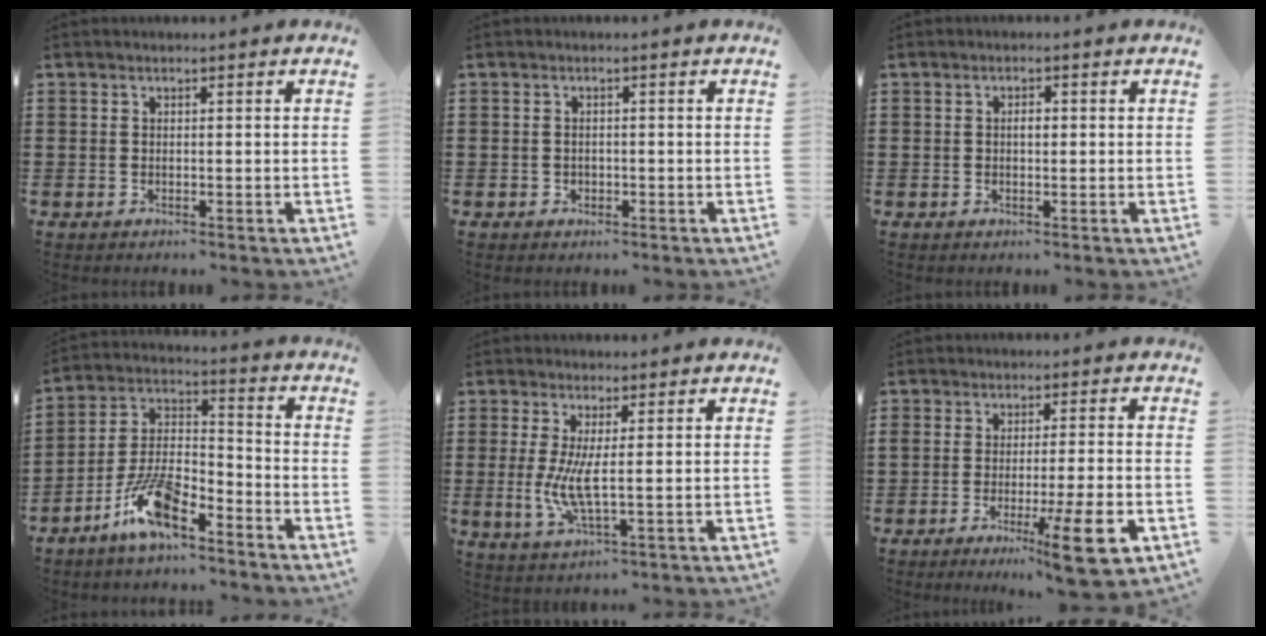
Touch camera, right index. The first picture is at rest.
{"total": 1.0, "force": [-0.5, 0.8, 0.1], "torque": [-0.005, 0.002, -0.011]}
{"total": 1.5, "force": [0.0, 0.6, 1.4], "torque": [-0.027, 0.004, -0.001]}
{"total": 10.9, "force": [-7.5, 3.5, 7.0], "torque": [-0.148, 0.012, -0.143]}
{"total": 6.2, "force": [0.2, 1.5, 6.1], "torque": [-0.124, -0.009, 0.001]}
{"total": 9.9, "force": [-4.7, 1.3, 8.6], "torque": [-0.132, 0.001, -0.073]}